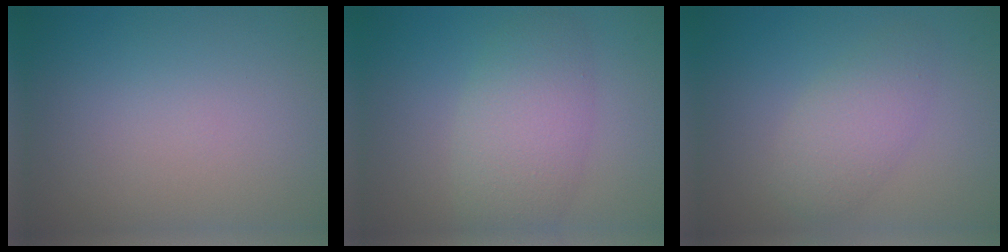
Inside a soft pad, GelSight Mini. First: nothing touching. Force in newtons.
{"total": 4.8, "press": 4.8, "slide": 0.1}
{"total": 3.0, "press": 3.0, "slide": 0.1}